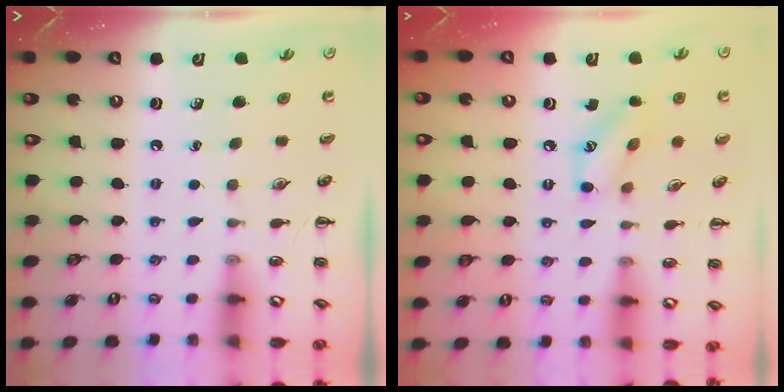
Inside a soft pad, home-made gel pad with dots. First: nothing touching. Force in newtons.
{"total": 8.7, "press": 8.7, "slide": 0.3}